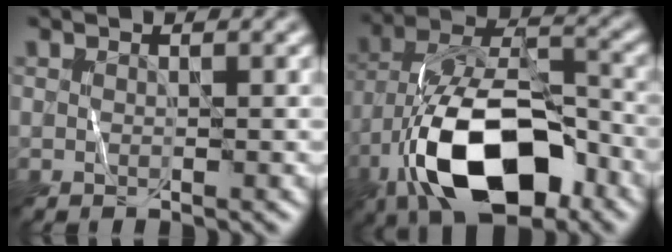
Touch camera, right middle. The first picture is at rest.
{"total": 13.4, "force": [-6.4, 6.4, 9.8], "torque": [-0.175, 0.007, -0.116]}